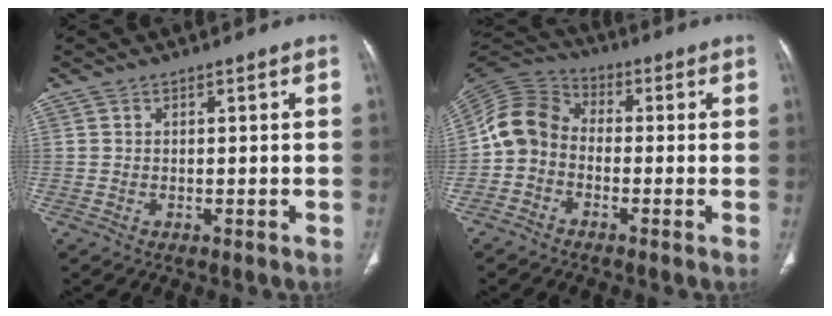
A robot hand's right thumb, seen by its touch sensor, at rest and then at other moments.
{"total": 8.9, "force": [-1.8, 7.2, 5.0], "torque": [-0.092, 0.035, -0.054]}